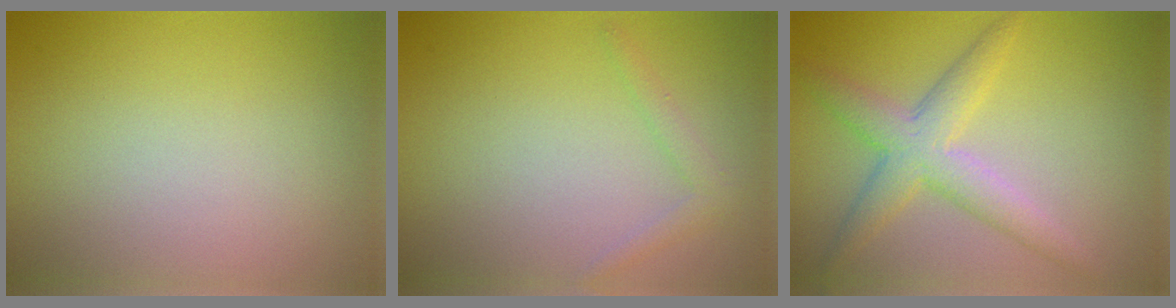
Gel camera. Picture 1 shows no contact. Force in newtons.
{"total": 1.3, "press": 1.3, "slide": 0.1}
{"total": 4.3, "press": 4.3, "slide": 0.3}